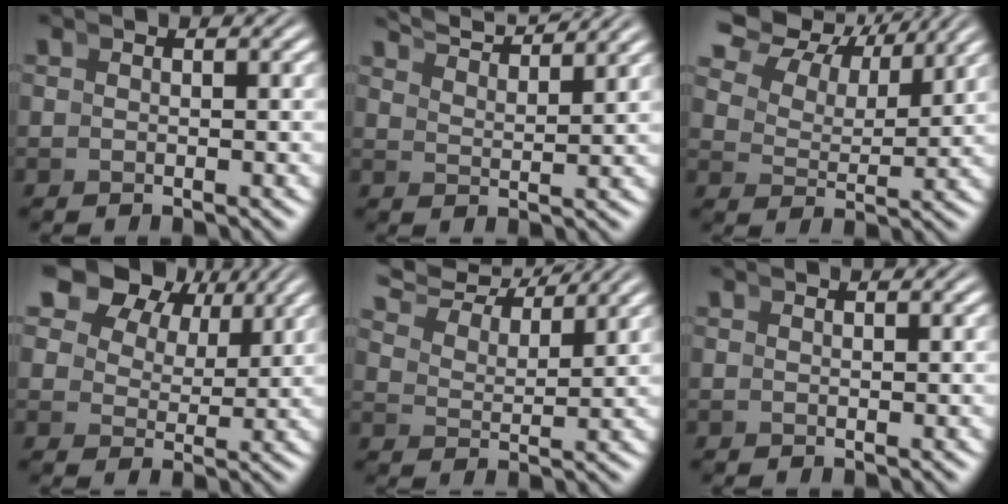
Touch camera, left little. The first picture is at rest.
{"total": 5.7, "force": [5.3, 0.7, 2.0], "torque": [-0.036, 0.010, 0.085]}
{"total": 6.9, "force": [4.3, 4.1, 3.3], "torque": [-0.074, 0.010, 0.058]}
{"total": 8.8, "force": [4.9, 5.8, 4.3], "torque": [-0.095, 0.013, 0.070]}
{"total": 7.1, "force": [6.1, 2.3, 2.8], "torque": [-0.057, 0.027, 0.088]}
{"total": 1.1, "force": [1.0, -0.2, 0.1], "torque": [0.008, 0.005, 0.015]}